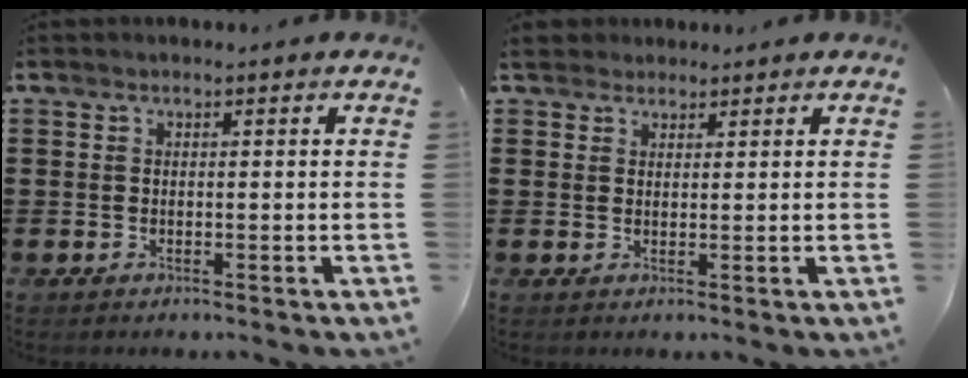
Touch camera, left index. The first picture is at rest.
{"total": 2.2, "force": [1.9, 1.1, 0.1], "torque": [-0.009, 0.007, 0.037]}